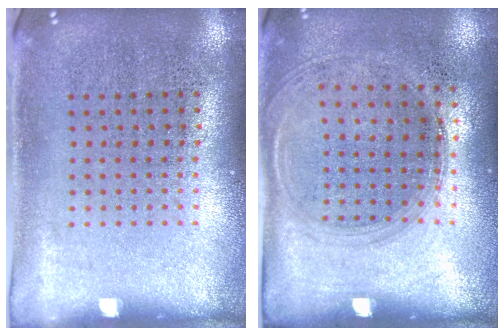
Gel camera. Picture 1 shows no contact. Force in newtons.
{"total": 1.4, "press": 1.2, "slide": 0.6}